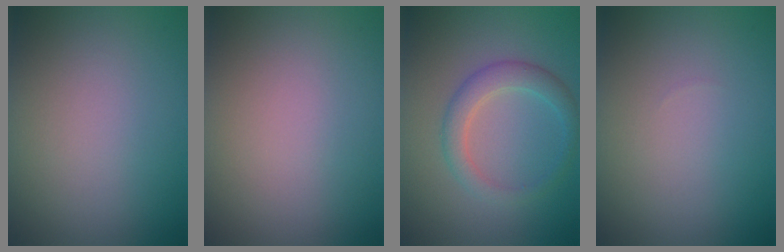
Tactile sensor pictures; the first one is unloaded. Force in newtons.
{"total": 0.0}
{"total": 2.8, "press": 2.8, "slide": 0.1}
{"total": 0.0}